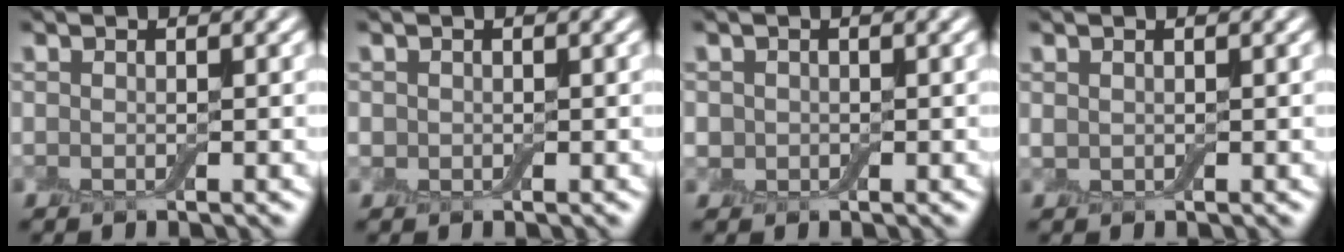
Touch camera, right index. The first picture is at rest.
{"total": 0.7, "force": [0.1, 0.7, 0.1], "torque": [0.001, 0.000, -0.001]}
{"total": 1.2, "force": [0.0, 1.1, 0.3], "torque": [-0.004, -0.002, -0.005]}
{"total": 0.5, "force": [0.4, 0.3, 0.2], "torque": [-0.004, 0.002, 0.009]}